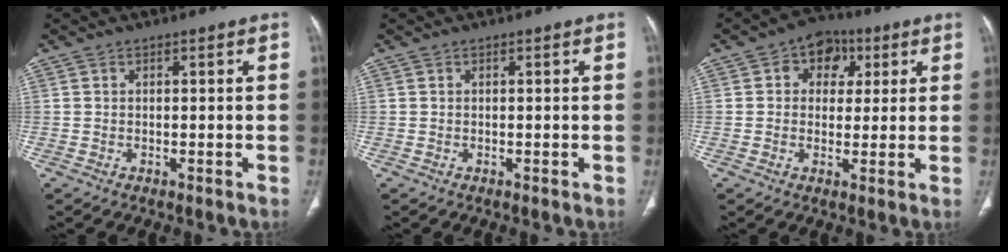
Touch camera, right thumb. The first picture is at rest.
{"total": 0.0}
{"total": 7.9, "force": [2.7, 6.2, 4.2], "torque": [-0.015, 0.005, 0.031]}